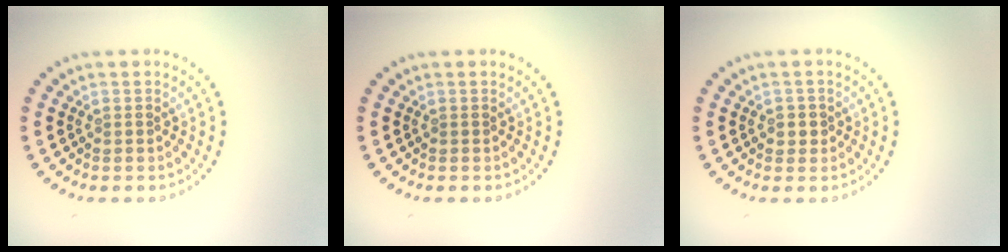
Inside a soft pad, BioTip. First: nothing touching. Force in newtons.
{"total": 0.0}
{"total": 1.2, "press": 1.0, "slide": 0.5}